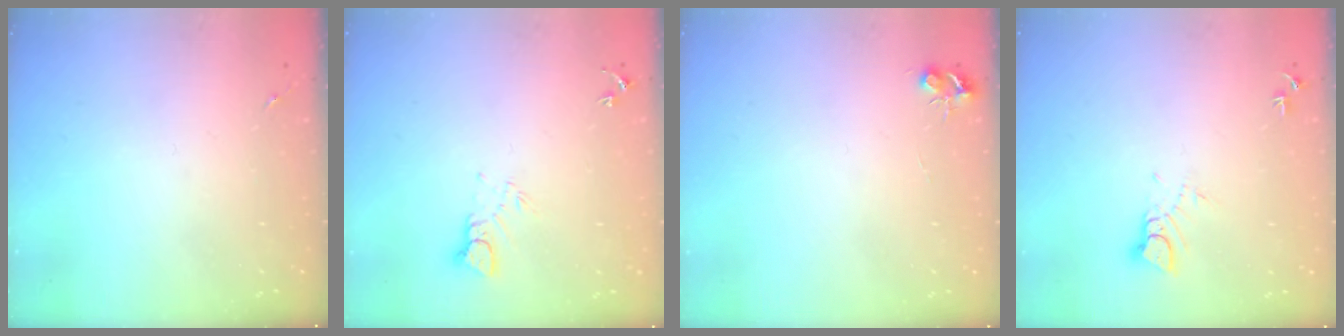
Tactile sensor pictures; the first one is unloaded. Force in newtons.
{"total": 4.7, "press": 4.7, "slide": 0.3}
{"total": 5.3, "press": 5.3, "slide": 0.7}
{"total": 3.6, "press": 3.6, "slide": 0.3}